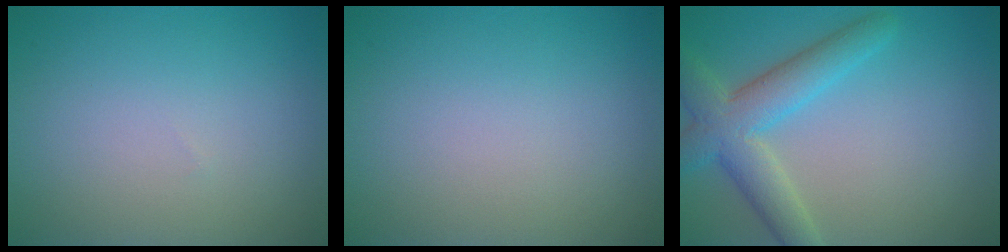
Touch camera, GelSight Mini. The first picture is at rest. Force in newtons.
{"total": 0.0}
{"total": 5.4, "press": 5.3, "slide": 0.7}